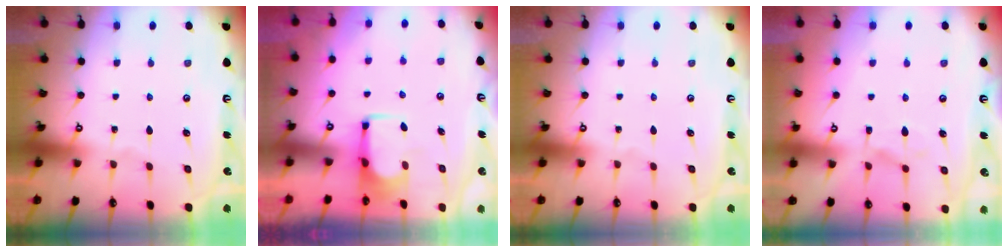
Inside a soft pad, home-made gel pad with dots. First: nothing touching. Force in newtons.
{"total": 3.6, "press": 3.6, "slide": 0.0}
{"total": 0.0}
{"total": 0.7, "press": 0.3, "slide": 0.7}